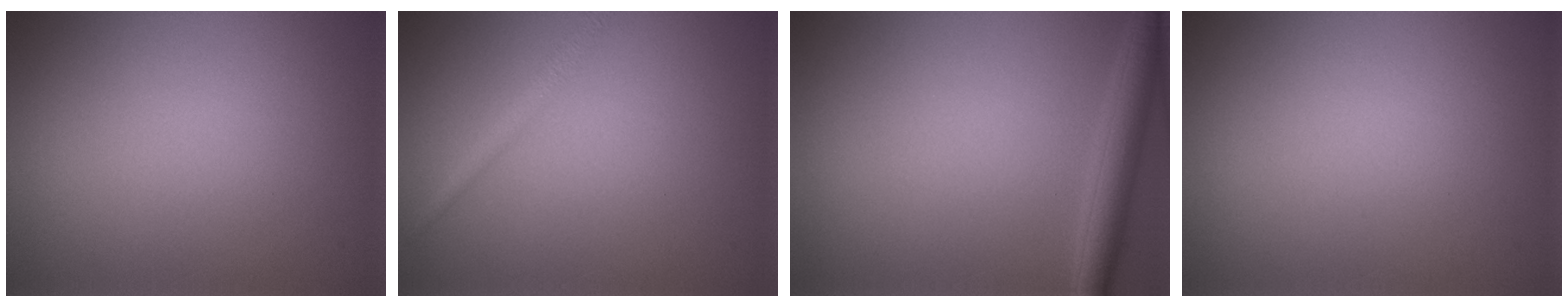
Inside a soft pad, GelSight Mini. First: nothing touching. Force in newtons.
{"total": 1.6, "press": 1.6, "slide": 0.0}
{"total": 3.1, "press": 3.1, "slide": 0.2}
{"total": 0.0}